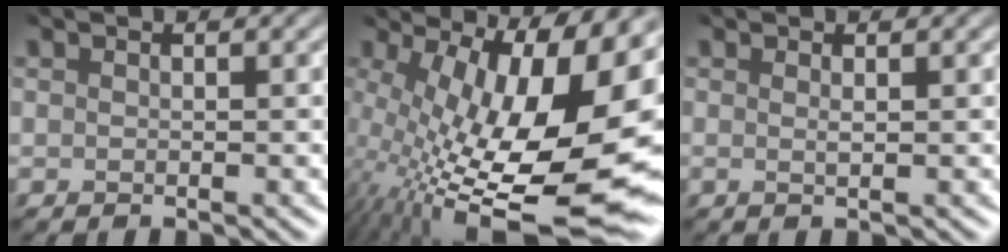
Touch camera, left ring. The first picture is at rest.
{"total": 18.8, "force": [-0.1, 7.3, 17.4], "torque": [-0.252, -0.025, 0.010]}
{"total": 0.6, "force": [0.2, 0.2, 0.5], "torque": [-0.002, 0.001, -0.003]}